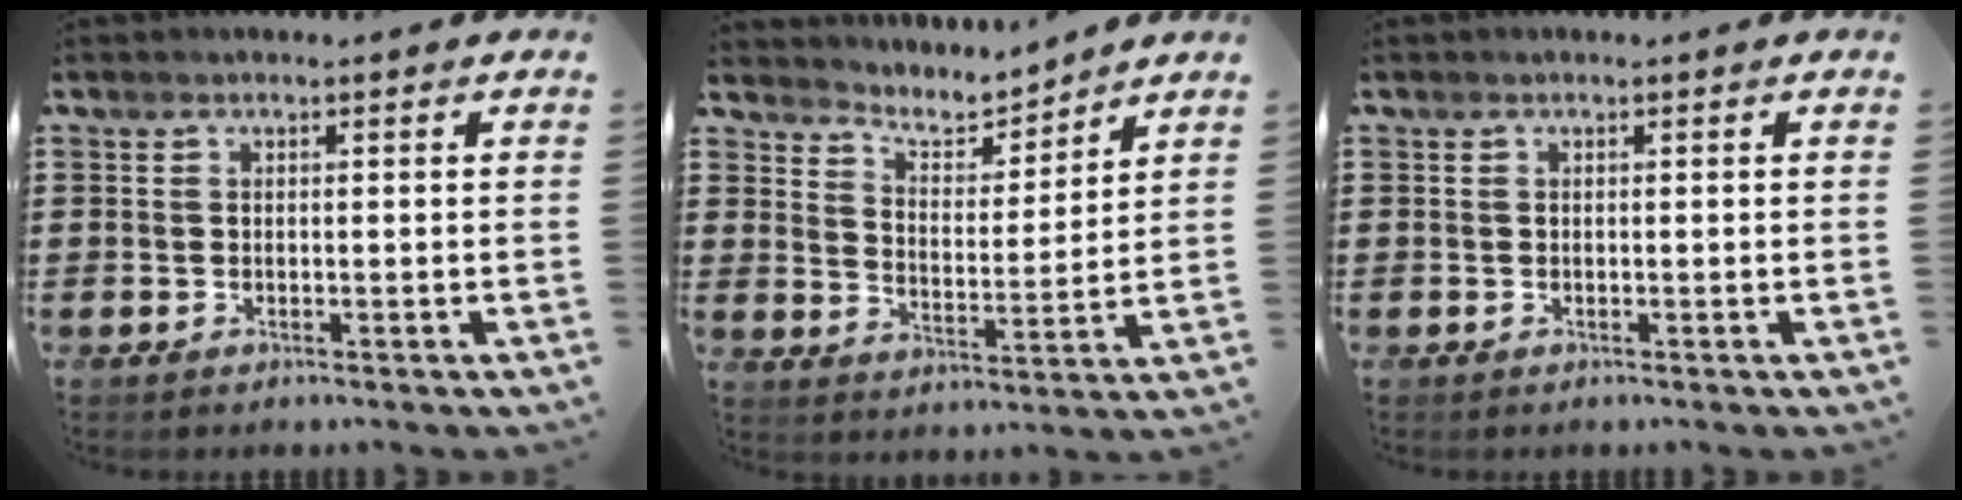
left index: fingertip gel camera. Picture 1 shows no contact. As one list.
[{"total": 5.0, "force": [4.7, 1.3, 1.0], "torque": [-0.047, -0.031, 0.078]}, {"total": 0.0}]